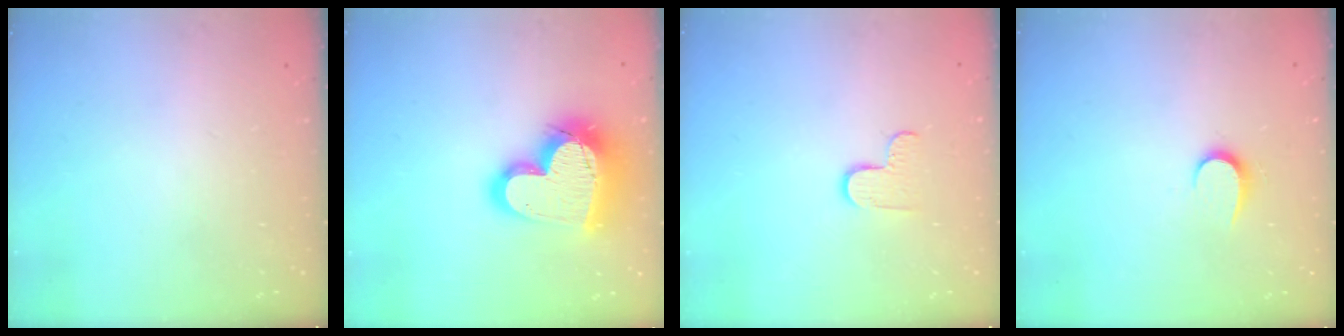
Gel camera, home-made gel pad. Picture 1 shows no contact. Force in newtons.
{"total": 23.0, "press": 22.9, "slide": 1.8}
{"total": 4.8, "press": 4.8, "slide": 0.4}
{"total": 6.1, "press": 6.1, "slide": 0.7}